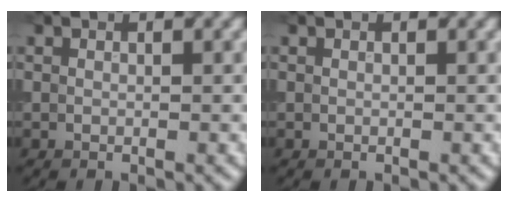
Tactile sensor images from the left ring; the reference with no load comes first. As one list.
[{"total": 0.0}]